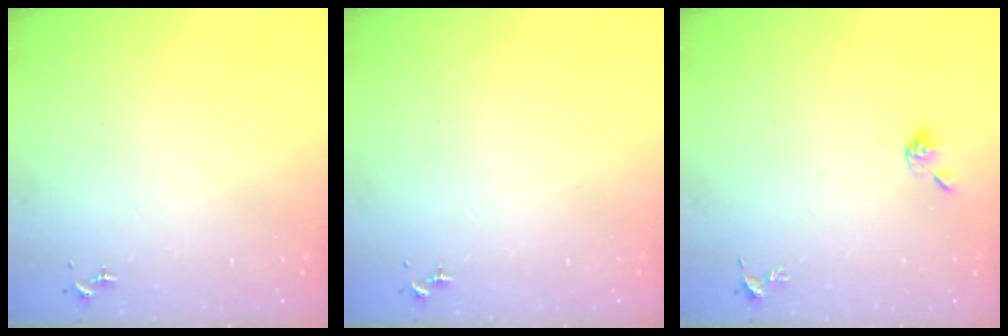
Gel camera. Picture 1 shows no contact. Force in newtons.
{"total": 0.0}
{"total": 5.2, "press": 5.1, "slide": 0.6}